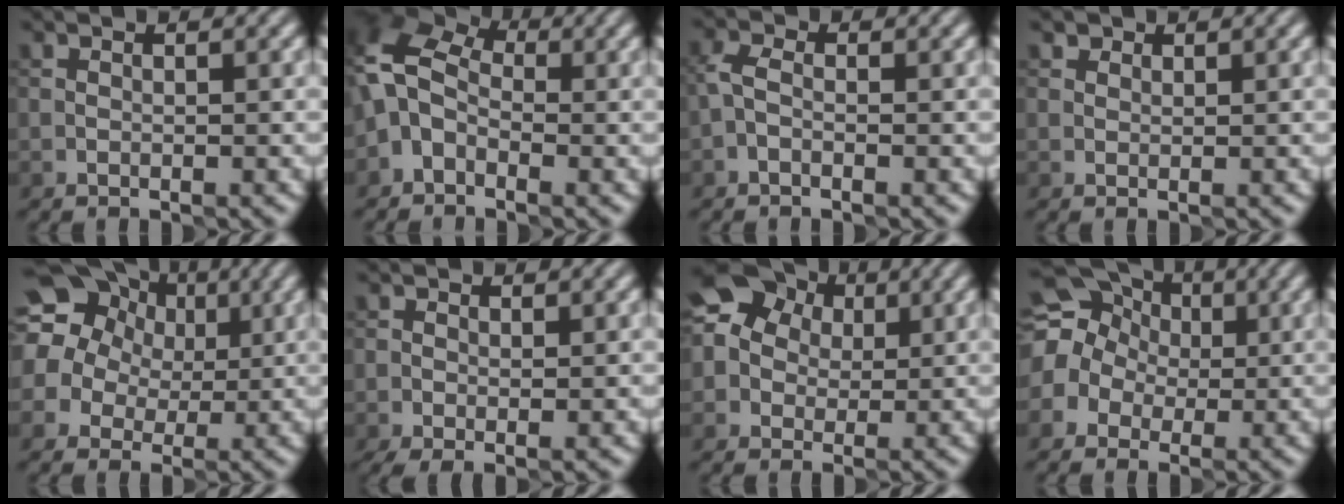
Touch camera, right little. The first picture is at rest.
{"total": 5.5, "force": [-0.7, 4.0, 3.6], "torque": [-0.058, 0.018, -0.029]}
{"total": 1.8, "force": [-0.5, 1.1, 1.3], "torque": [-0.031, 0.009, -0.015]}
{"total": 1.2, "force": [1.0, 0.7, 0.4], "torque": [-0.001, 0.000, 0.003]}
{"total": 14.0, "force": [6.2, 11.4, 5.2], "torque": [-0.126, 0.036, 0.103]}
{"total": 2.4, "force": [-0.5, 1.3, 1.9], "torque": [-0.038, -0.002, -0.009]}
{"total": 9.6, "force": [2.8, 8.4, 3.8], "torque": [-0.087, 0.039, 0.028]}
{"total": 14.3, "force": [3.1, 12.8, 5.4], "torque": [-0.130, 0.049, 0.003]}